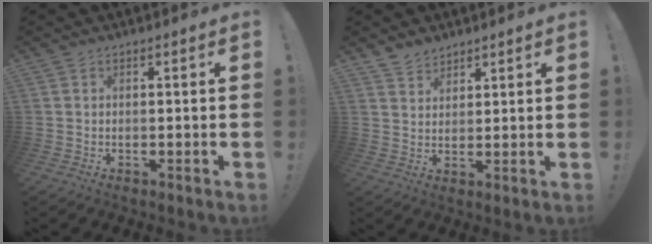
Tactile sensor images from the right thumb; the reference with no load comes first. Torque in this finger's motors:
{"motor_torque": [0.00, 0.00, 0.18, 0.12, 0.00]}